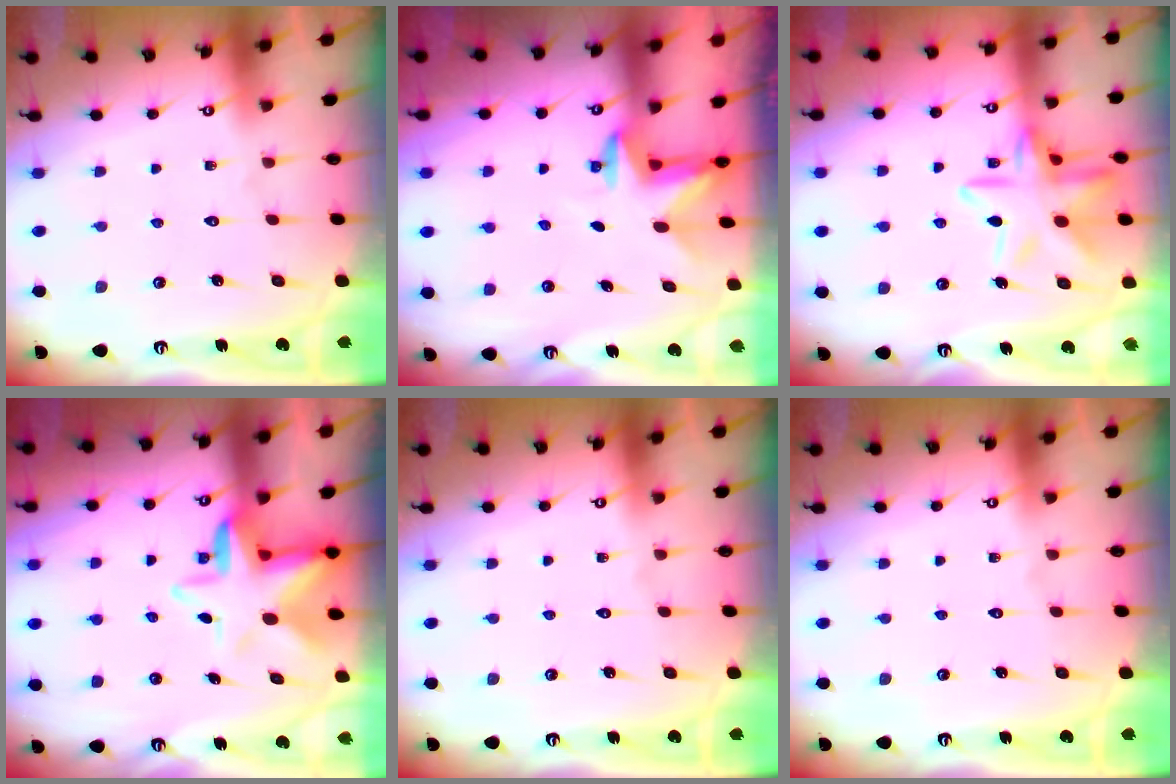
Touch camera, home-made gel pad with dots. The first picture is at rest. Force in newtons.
{"total": 3.0, "press": 2.9, "slide": 0.7}
{"total": 15.5, "press": 15.4, "slide": 1.3}
{"total": 8.2, "press": 8.1, "slide": 1.2}
{"total": 0.0}
{"total": 0.0}